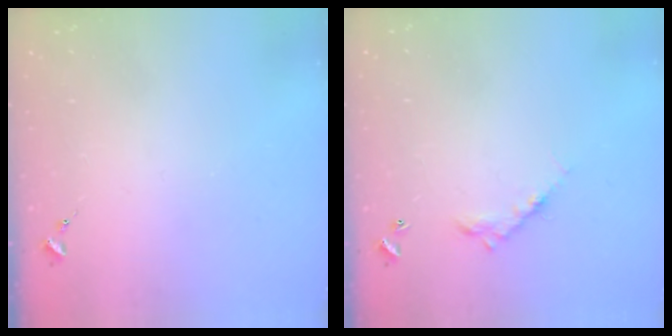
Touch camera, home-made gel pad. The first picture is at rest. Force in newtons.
{"total": 7.7, "press": 7.7, "slide": 0.6}